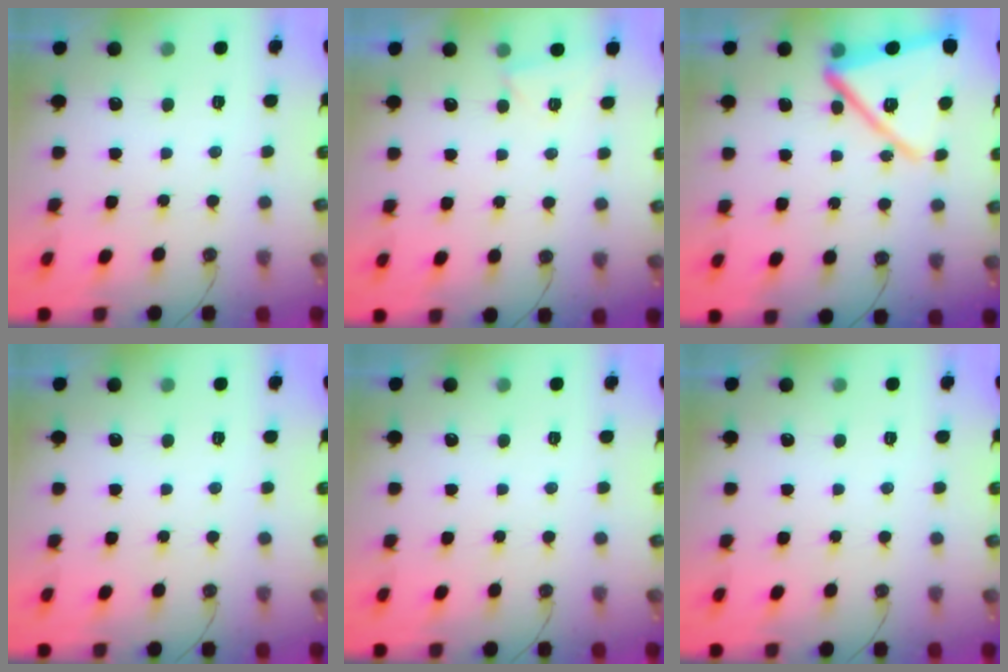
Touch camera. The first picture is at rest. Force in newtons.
{"total": 2.1, "press": 1.9, "slide": 0.9}
{"total": 17.4, "press": 17.3, "slide": 1.3}
{"total": 0.0}
{"total": 0.0}
{"total": 0.0}